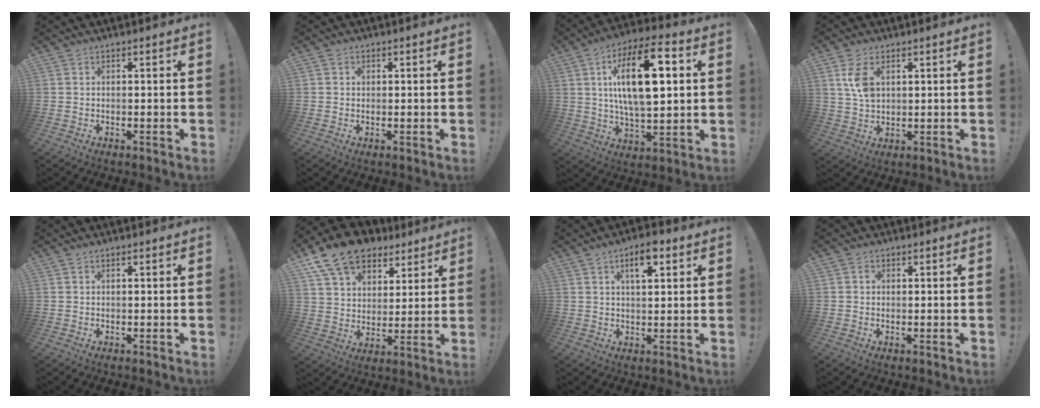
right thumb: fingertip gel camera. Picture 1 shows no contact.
{"total": 0.9, "force": [0.1, 0.9, 0.0], "torque": [0.000, 0.003, 0.001]}
{"total": 21.1, "force": [5.1, 8.9, 18.4], "torque": [-0.310, 0.001, 0.072]}
{"total": 7.9, "force": [2.9, 4.9, 5.4], "torque": [-0.097, -0.010, 0.050]}
{"total": 0.0}
{"total": 16.0, "force": [10.8, 9.8, 6.7], "torque": [-0.115, -0.068, 0.201]}
{"total": 6.5, "force": [3.0, 2.8, 5.0], "torque": [-0.065, -0.010, 0.046]}
{"total": 1.2, "force": [-0.1, 1.2, 0.2], "torque": [-0.002, 0.004, -0.002]}